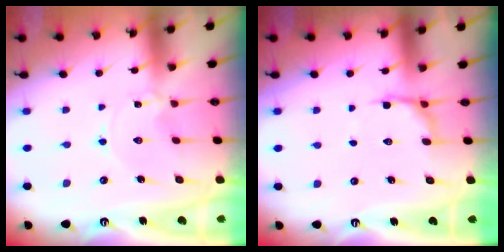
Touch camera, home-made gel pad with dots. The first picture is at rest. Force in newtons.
{"total": 5.6, "press": 4.9, "slide": 2.7}